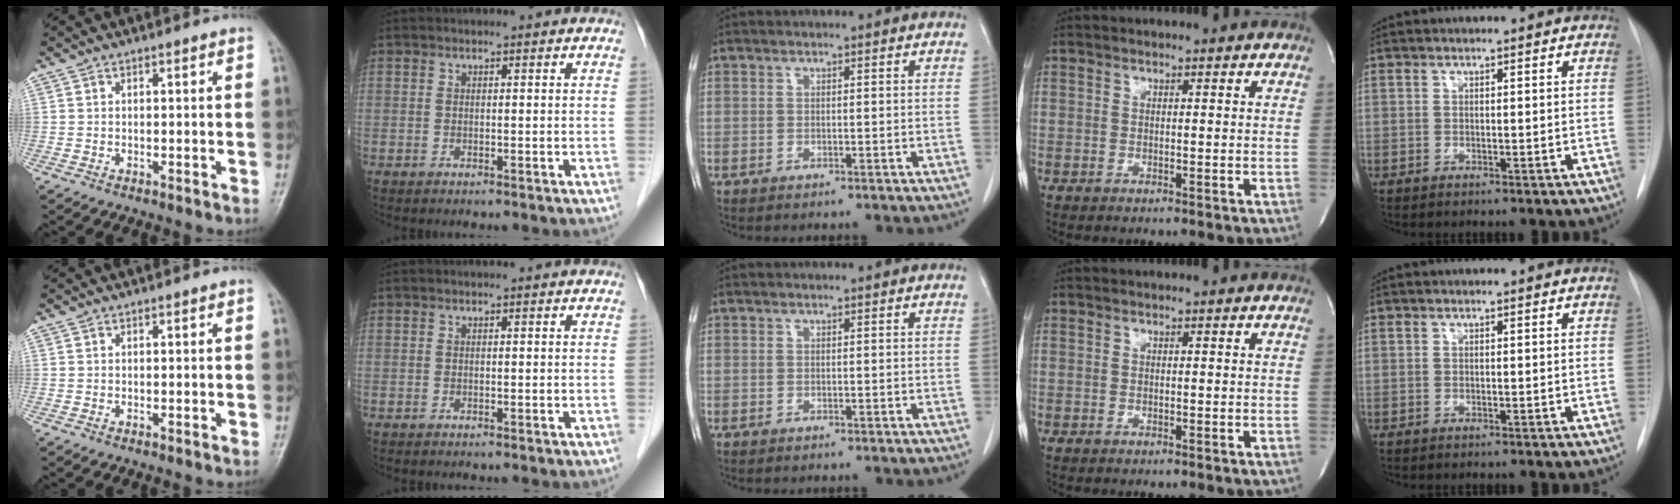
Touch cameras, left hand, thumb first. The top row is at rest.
{}